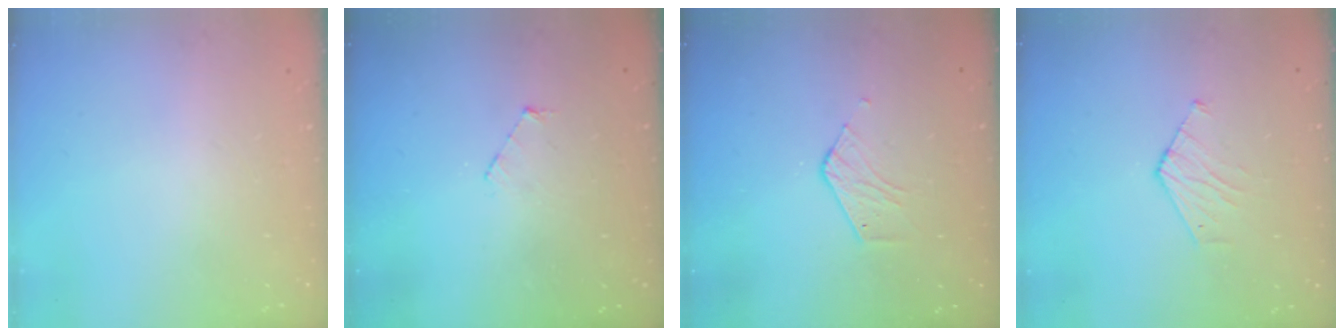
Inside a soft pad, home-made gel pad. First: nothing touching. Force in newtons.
{"total": 3.6, "press": 3.6, "slide": 0.3}
{"total": 3.7, "press": 3.7, "slide": 0.3}
{"total": 4.0, "press": 4.0, "slide": 0.3}